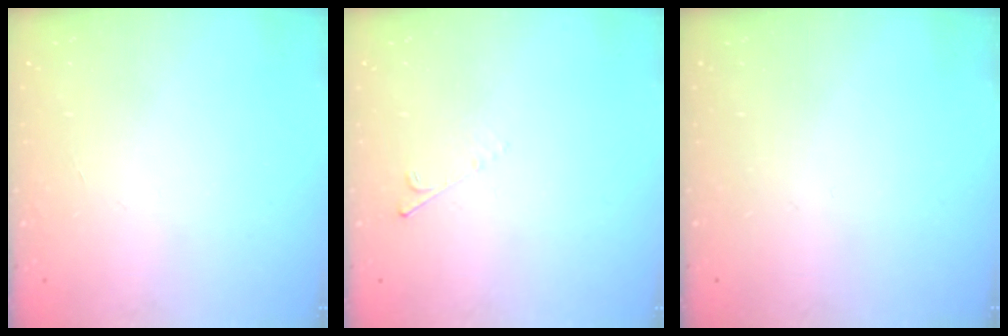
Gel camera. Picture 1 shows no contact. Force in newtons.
{"total": 3.2, "press": 3.1, "slide": 0.5}
{"total": 0.0}